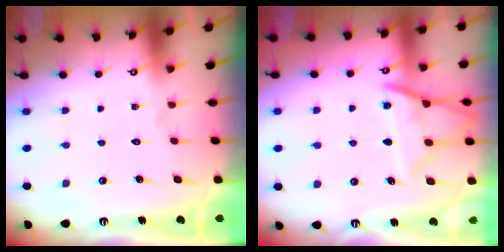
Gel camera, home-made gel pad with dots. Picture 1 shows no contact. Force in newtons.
{"total": 13.1, "press": 13.1, "slide": 1.3}